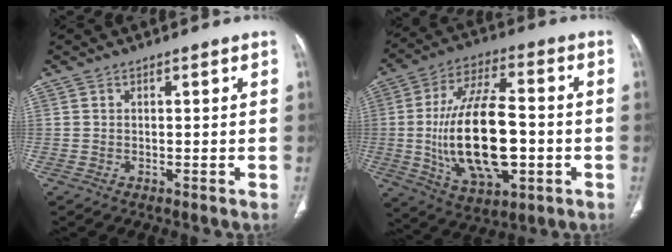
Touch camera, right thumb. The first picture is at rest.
{"total": 20.9, "force": [-2.6, 9.9, 18.2], "torque": [-0.324, 0.016, -0.033]}